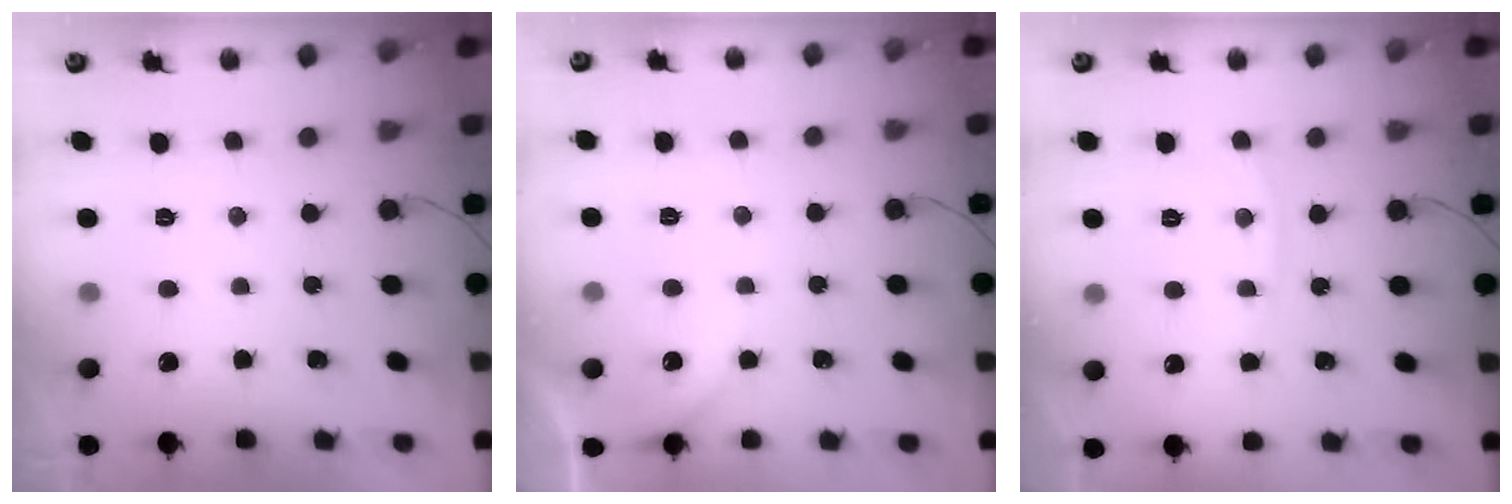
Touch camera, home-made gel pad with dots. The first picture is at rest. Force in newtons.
{"total": 4.6, "press": 4.5, "slide": 0.6}
{"total": 5.7, "press": 5.7, "slide": 0.8}